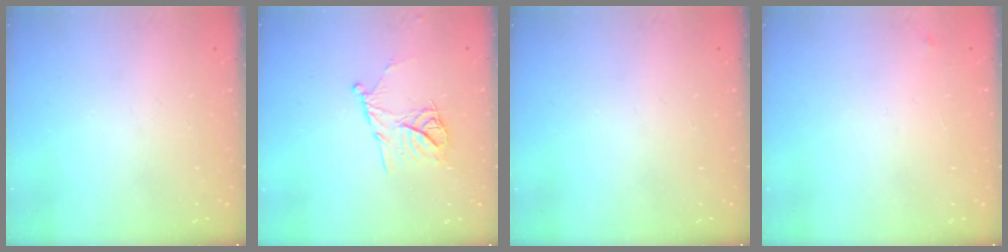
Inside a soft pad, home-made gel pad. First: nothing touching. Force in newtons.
{"total": 11.8, "press": 11.8, "slide": 0.9}
{"total": 0.0}
{"total": 2.5, "press": 2.4, "slide": 0.4}